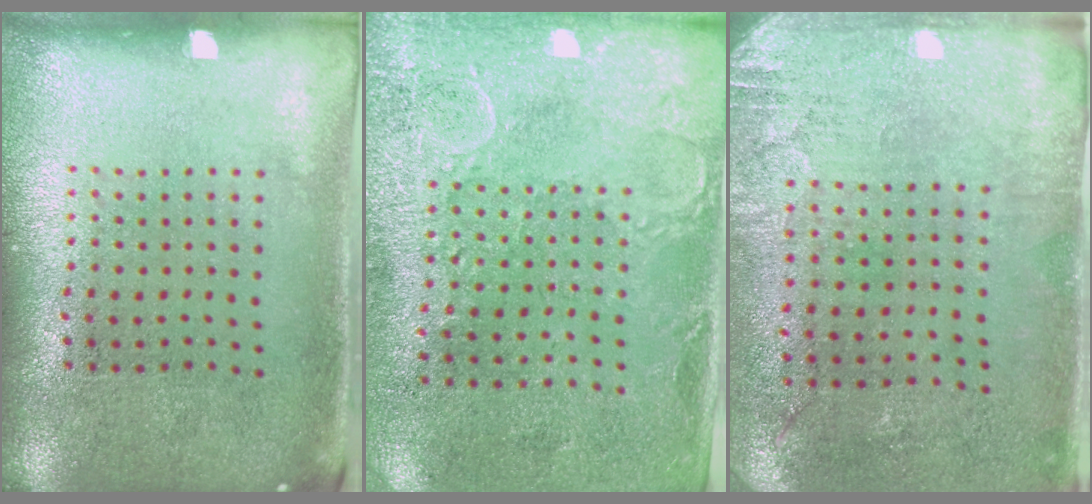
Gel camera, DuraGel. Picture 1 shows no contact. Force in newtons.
{"total": 2.9, "press": 2.5, "slide": 1.5}
{"total": 2.7, "press": 2.3, "slide": 1.5}